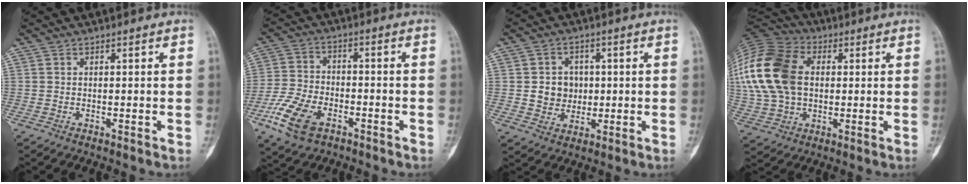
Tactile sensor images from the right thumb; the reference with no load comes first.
{"total": 11.4, "force": [-5.8, 6.5, 7.3], "torque": [-0.147, 0.015, -0.111]}
{"total": 6.4, "force": [0.3, 5.8, 2.8], "torque": [-0.014, 0.003, 0.008]}
{"total": 21.8, "force": [2.8, 14.9, 15.7], "torque": [-0.345, 0.011, 0.051]}